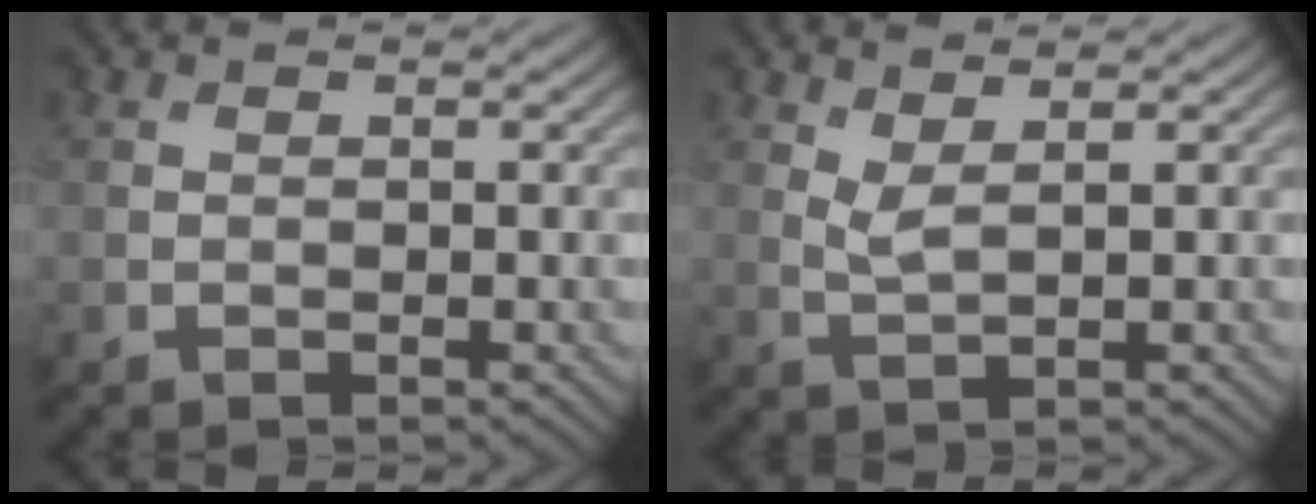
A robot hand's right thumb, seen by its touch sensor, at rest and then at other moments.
{"total": 2.1, "force": [1.4, 0.3, 1.5], "torque": [-0.042, -0.002, 0.034]}